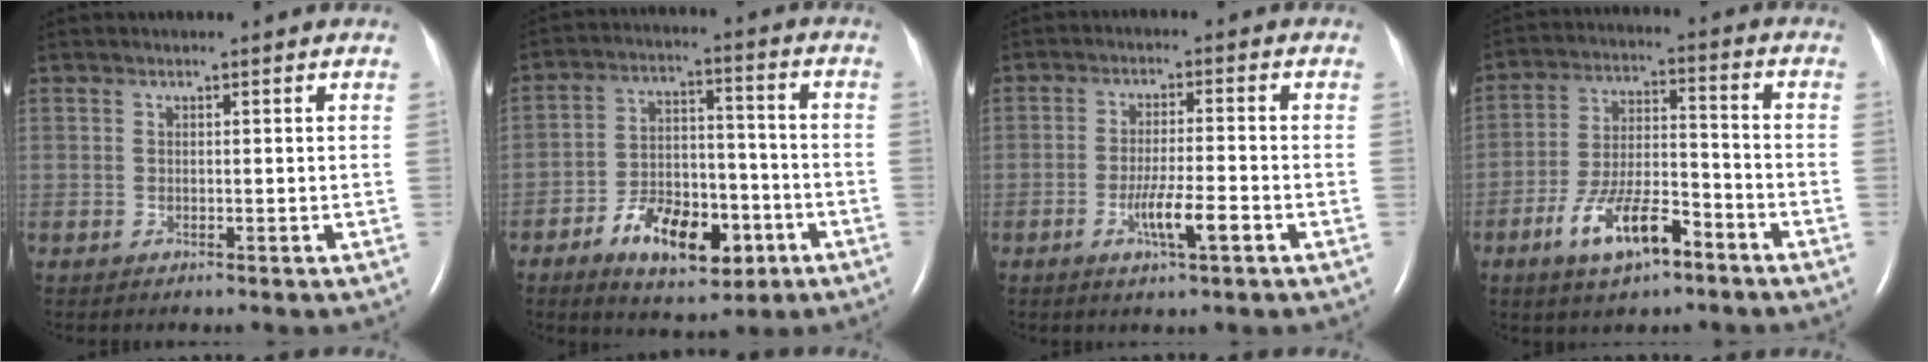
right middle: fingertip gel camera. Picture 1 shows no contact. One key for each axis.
{"total": 12.4, "fx": -6.1, "fy": 6.0, "fz": 9.0, "tx": -0.156, "ty": 0.012, "tz": -0.092}
{"total": 5.6, "fx": -2.5, "fy": 0.4, "fz": 5.0, "tx": -0.094, "ty": -0.006, "tz": -0.044}
{"total": 10.8, "fx": -6.3, "fy": 3.6, "fz": 8.0, "tx": -0.157, "ty": 0.006, "tz": -0.109}